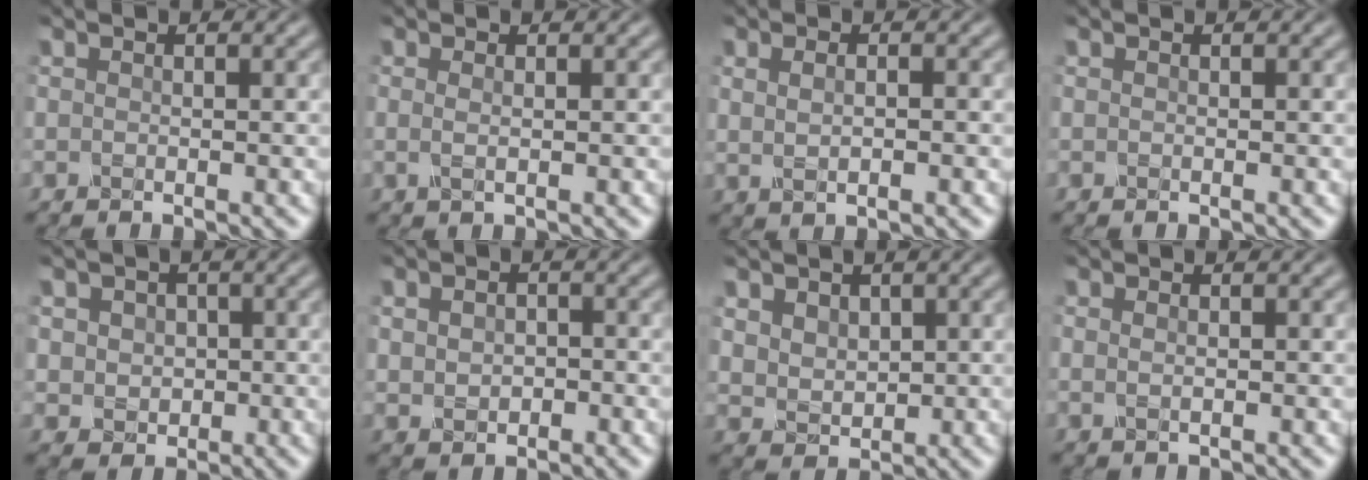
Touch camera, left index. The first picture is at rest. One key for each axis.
{"total": 0.9, "fx": 0.2, "fy": 0.3, "fz": 0.9, "tx": -0.017, "ty": -0.001, "tz": 0.001}
{"total": 2.9, "fx": 0.8, "fy": 1.5, "fz": 2.4, "tx": -0.035, "ty": 0.017, "tz": 0.005}
{"total": 0.0}
{"total": 3.1, "fx": 0.4, "fy": 2.7, "fz": 1.4, "tx": -0.027, "ty": 0.004, "tz": -0.001}
{"total": 2.2, "fx": -0.1, "fy": 1.7, "fz": 1.4, "tx": -0.024, "ty": -0.002, "tz": 0.001}
{"total": 2.7, "fx": 1.1, "fy": 2.1, "fz": 1.4, "tx": -0.035, "ty": -0.005, "tz": 0.020}
{"total": 0.7, "fx": 0.1, "fy": 0.3, "fz": 0.6, "tx": -0.013, "ty": 0.000, "tz": 0.003}